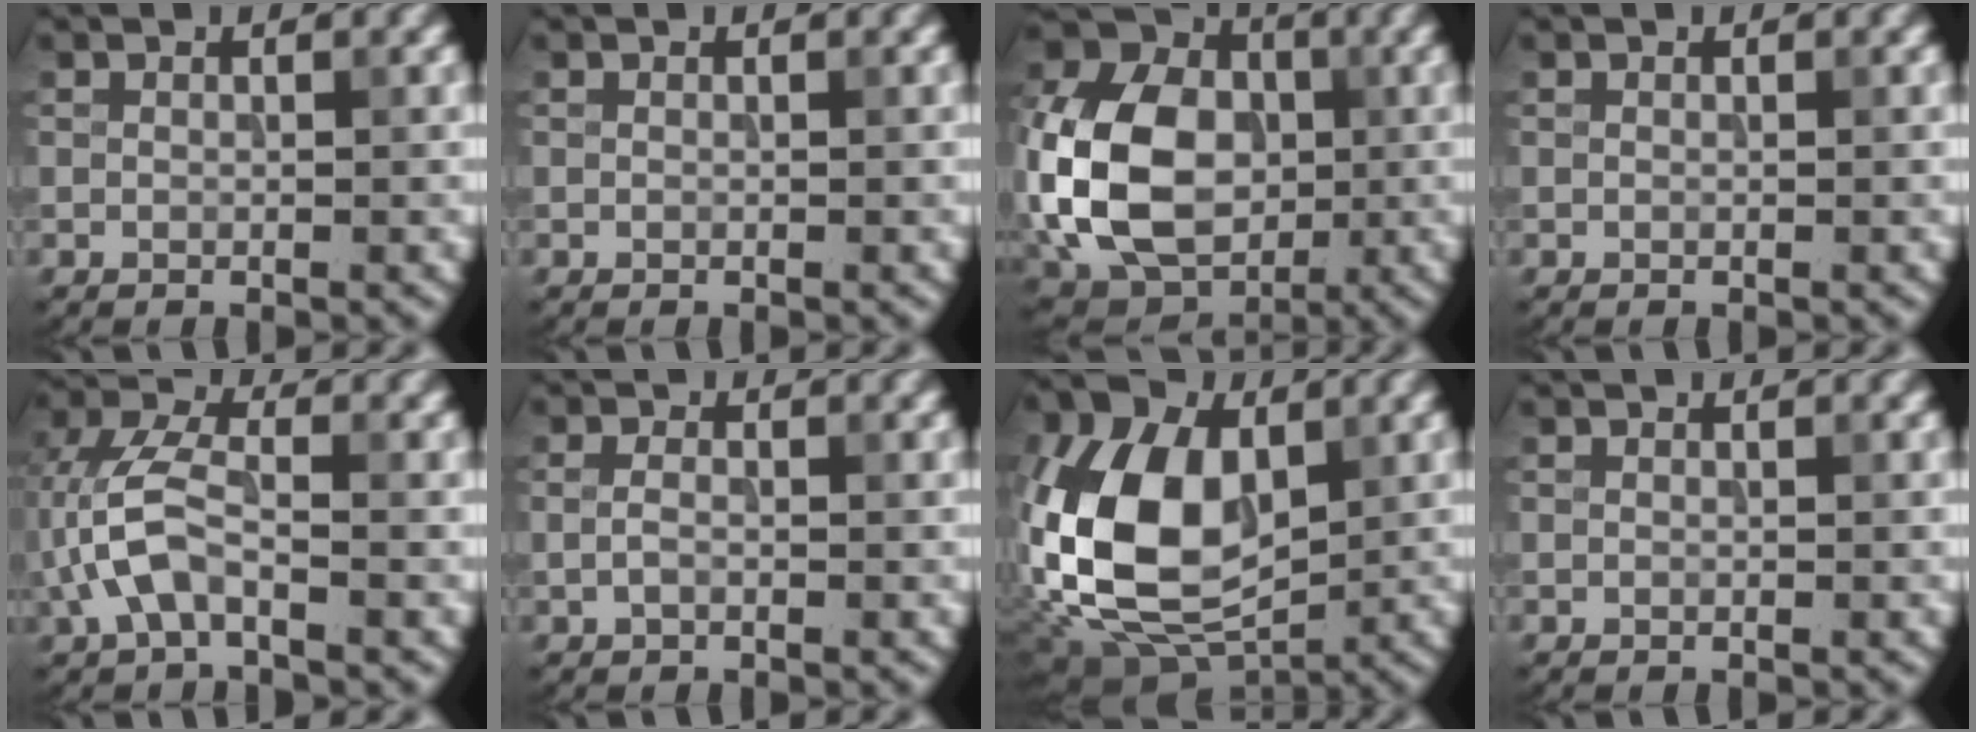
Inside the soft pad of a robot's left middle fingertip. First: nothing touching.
{"total": 0.0}
{"total": 13.8, "force": [-1.3, 10.3, 9.1], "torque": [-0.218, 0.007, -0.038]}
{"total": 0.0}
{"total": 5.1, "force": [-1.4, 2.4, 4.3], "torque": [-0.101, 0.013, -0.035]}
{"total": 1.1, "force": [-0.3, 0.6, 0.9], "torque": [-0.023, 0.001, -0.009]}
{"total": 13.5, "force": [-0.1, 8.8, 10.2], "torque": [-0.232, -0.007, -0.008]}
{"total": 0.0}